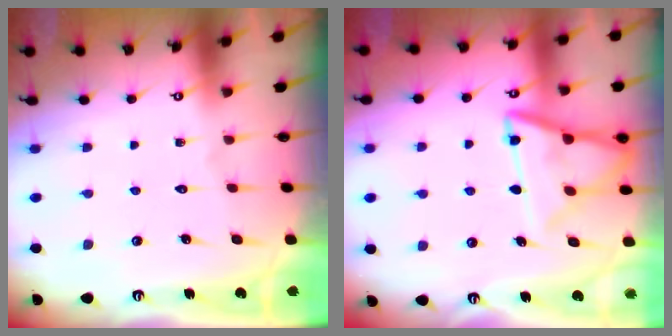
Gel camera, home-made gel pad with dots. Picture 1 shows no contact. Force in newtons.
{"total": 14.3, "press": 14.3, "slide": 1.1}